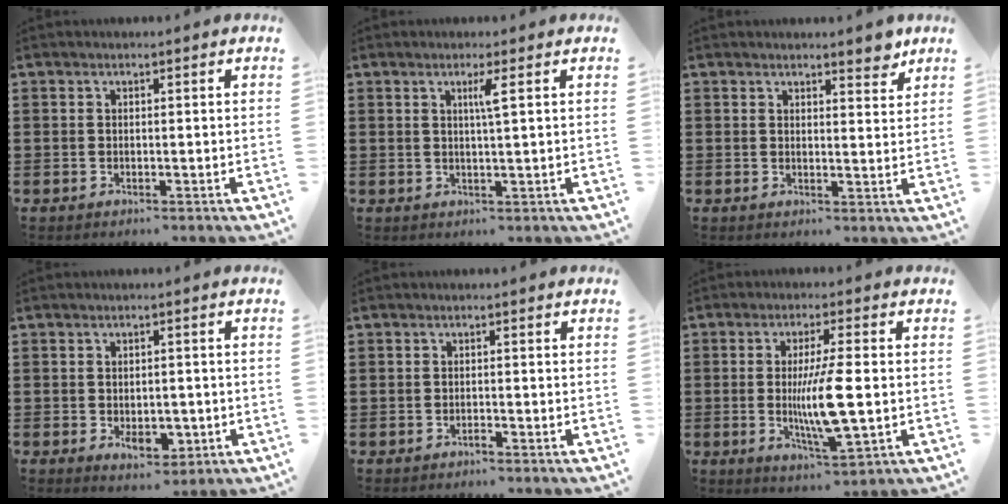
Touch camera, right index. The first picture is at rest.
{"total": 2.2, "force": [0.8, -0.4, 2.0], "torque": [-0.040, -0.006, 0.010]}
{"total": 3.3, "force": [2.9, 0.9, 1.4], "torque": [-0.015, -0.004, 0.050]}
{"total": 3.6, "force": [-1.0, 2.2, 2.7], "torque": [-0.039, 0.000, -0.017]}
{"total": 0.6, "force": [-0.6, 0.2, 0.1], "torque": [-0.002, 0.002, -0.013]}
{"total": 9.7, "force": [-0.8, 1.7, 9.5], "torque": [-0.188, -0.017, -0.020]}